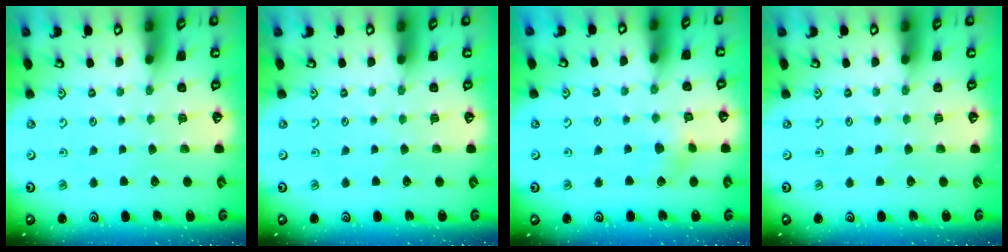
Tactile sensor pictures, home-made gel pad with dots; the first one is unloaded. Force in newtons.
{"total": 0.0}
{"total": 5.6, "press": 5.6, "slide": 0.3}
{"total": 0.0}